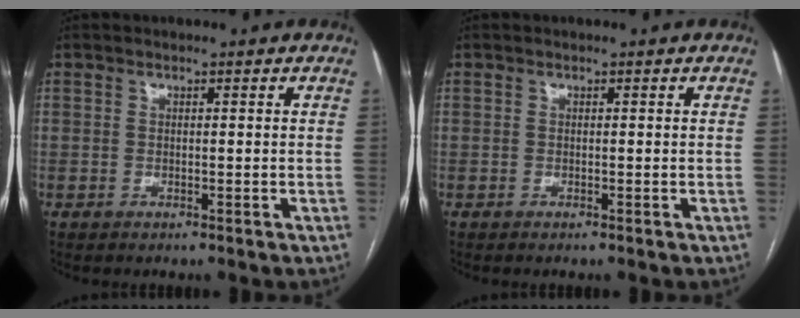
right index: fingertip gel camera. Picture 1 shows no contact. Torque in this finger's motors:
{"motor_torque": [-0.03, -0.01, 0.00, 0.01]}